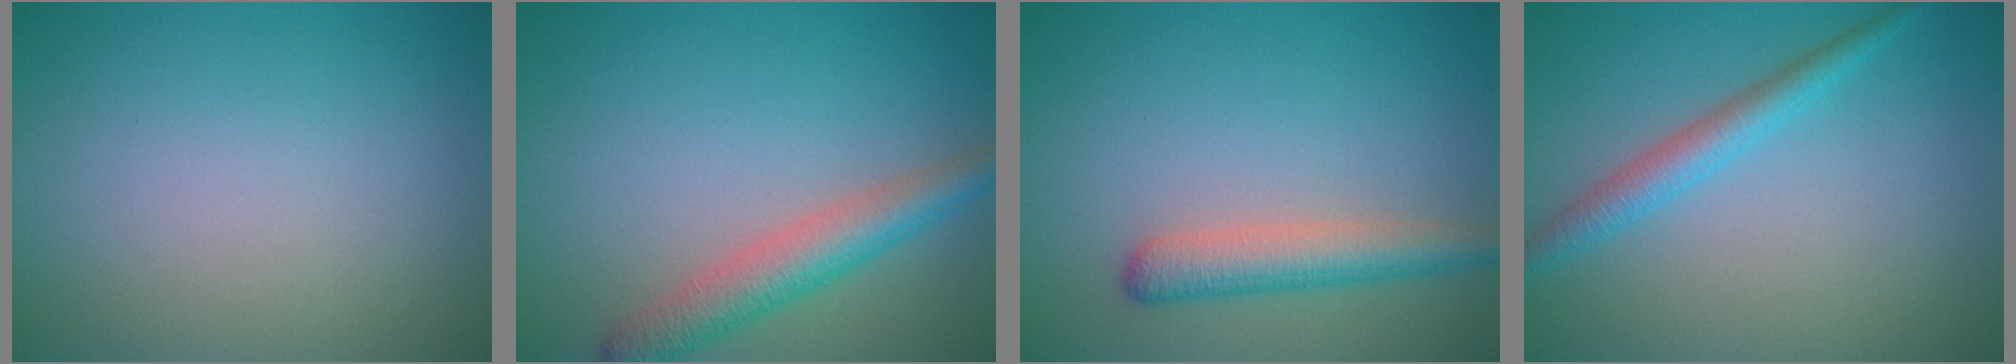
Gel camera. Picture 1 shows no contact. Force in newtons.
{"total": 4.2, "press": 4.2, "slide": 0.1}
{"total": 3.7, "press": 3.7, "slide": 0.1}
{"total": 2.7, "press": 2.7, "slide": 0.1}